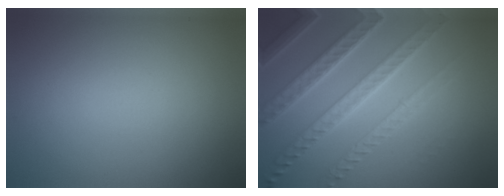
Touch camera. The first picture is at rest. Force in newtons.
{"total": 8.1, "press": 5.5, "slide": 5.9}